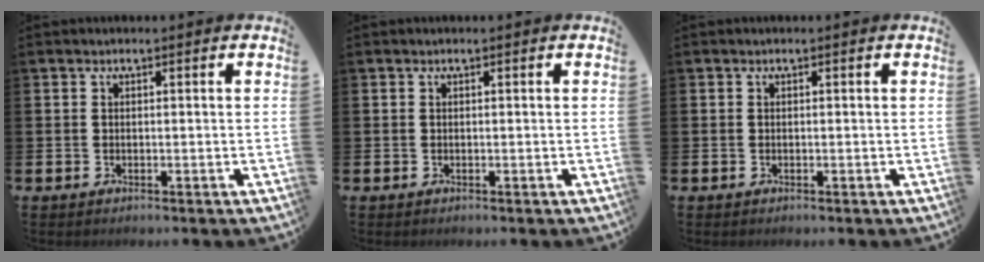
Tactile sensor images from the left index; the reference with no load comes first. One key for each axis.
{"total": 0.0}
{"total": 0.0}